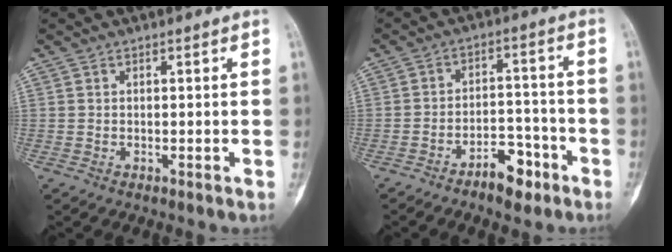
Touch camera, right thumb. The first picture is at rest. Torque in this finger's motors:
{"motor_torque": [-0.30, 0.38, 0.48, -0.28, 0.01]}